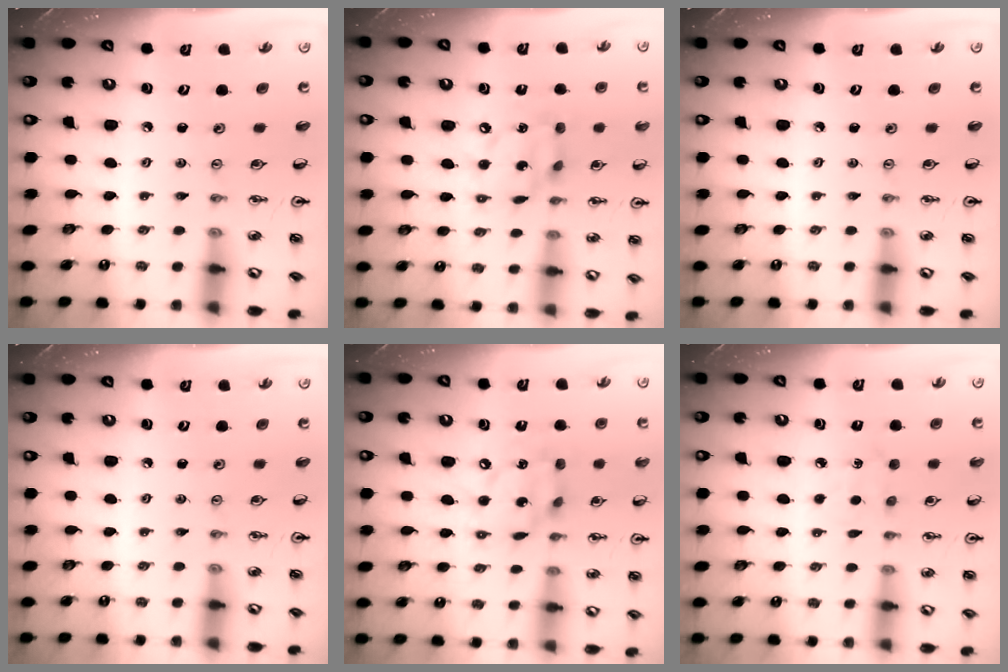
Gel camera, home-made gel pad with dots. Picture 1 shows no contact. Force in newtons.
{"total": 10.0, "press": 10.0, "slide": 1.1}
{"total": 0.0}
{"total": 0.0}
{"total": 11.2, "press": 11.1, "slide": 1.3}
{"total": 4.2, "press": 4.2, "slide": 0.5}